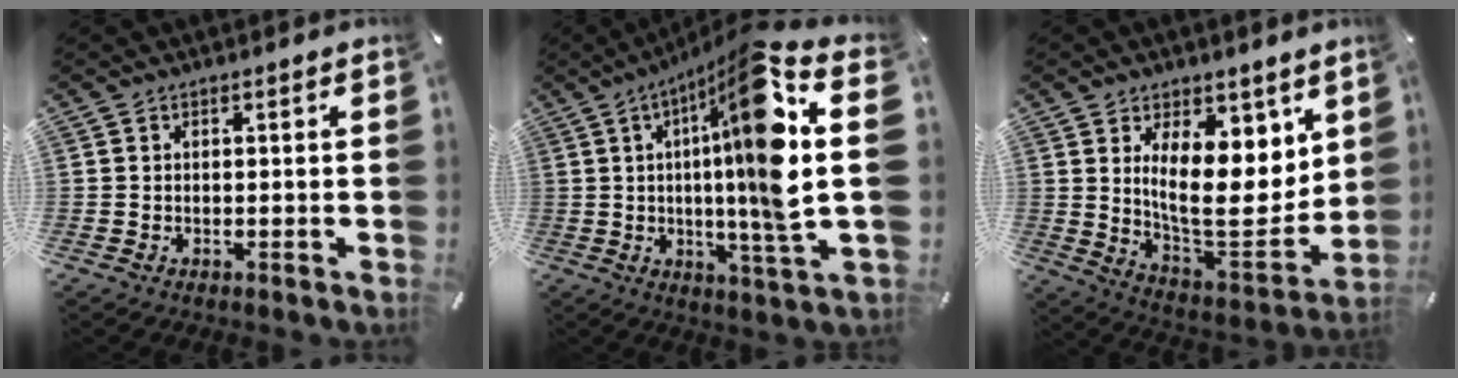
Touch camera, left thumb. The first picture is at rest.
{"total": 19.0, "force": [3.8, -0.6, 18.6], "torque": [-0.299, -0.039, 0.027]}
{"total": 16.3, "force": [4.1, 9.0, 12.9], "torque": [-0.196, -0.054, 0.072]}